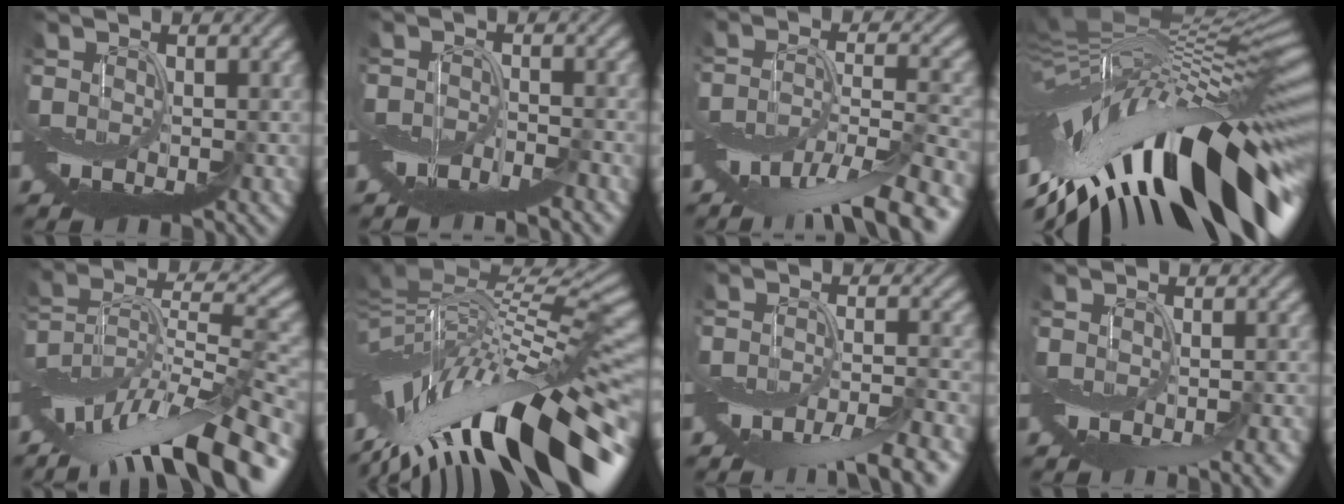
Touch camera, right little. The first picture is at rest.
{"total": 3.7, "force": [-3.3, 0.2, 1.6], "torque": [-0.023, -0.003, -0.064]}
{"total": 9.5, "force": [-6.4, 2.5, 6.6], "torque": [-0.121, -0.012, -0.112]}
{"total": 17.2, "force": [-5.5, 6.3, 15.1], "torque": [-0.233, 0.004, -0.094]}
{"total": 14.3, "force": [-8.6, 4.6, 10.5], "torque": [-0.198, 0.015, -0.143]}
{"total": 15.5, "force": [-7.2, 5.7, 12.5], "torque": [-0.221, 0.007, -0.119]}
{"total": 6.4, "force": [-4.4, 1.0, 4.5], "torque": [-0.072, -0.011, -0.076]}
{"total": 2.8, "force": [-2.0, 0.2, 2.0], "torque": [-0.022, -0.010, -0.024]}